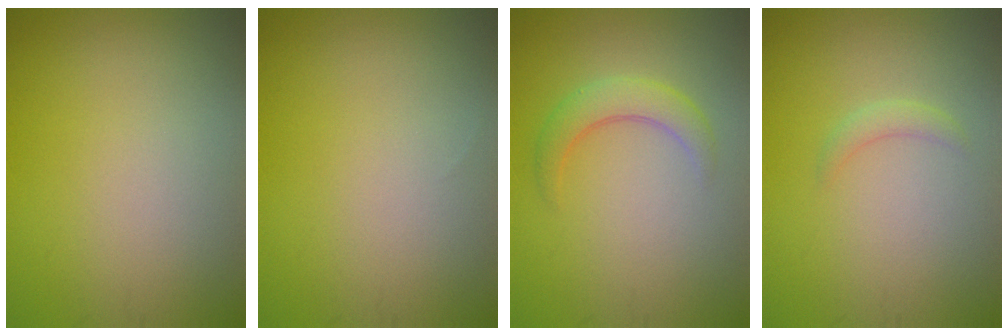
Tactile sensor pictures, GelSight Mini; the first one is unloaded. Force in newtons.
{"total": 0.0}
{"total": 2.8, "press": 2.7, "slide": 0.2}
{"total": 1.1, "press": 1.1, "slide": 0.1}